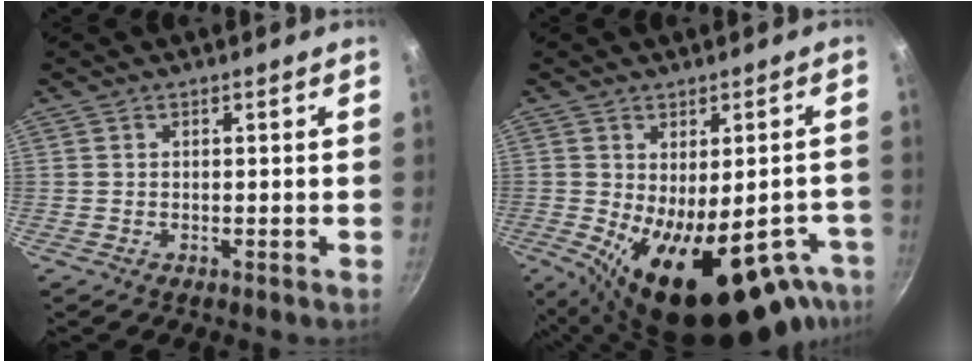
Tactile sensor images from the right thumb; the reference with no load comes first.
{"total": 20.7, "force": [-9.5, 9.8, 15.6], "torque": [-0.160, -0.012, -0.113]}